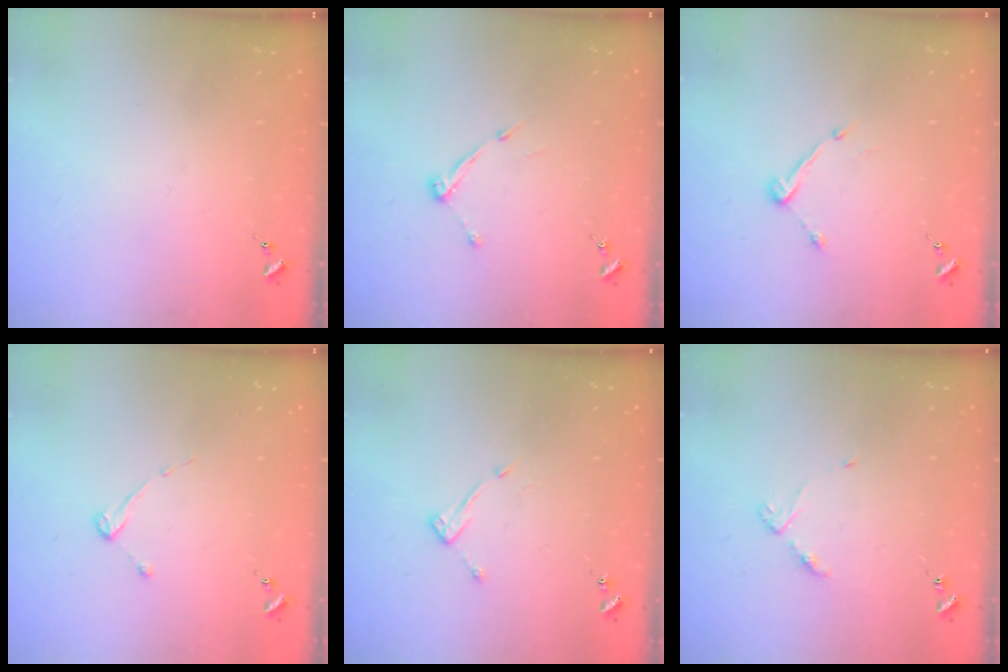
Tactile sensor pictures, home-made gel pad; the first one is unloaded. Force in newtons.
{"total": 6.2, "press": 6.2, "slide": 0.5}
{"total": 6.5, "press": 6.5, "slide": 0.6}
{"total": 2.7, "press": 2.7, "slide": 0.3}
{"total": 7.1, "press": 7.1, "slide": 0.5}
{"total": 4.4, "press": 4.3, "slide": 0.5}